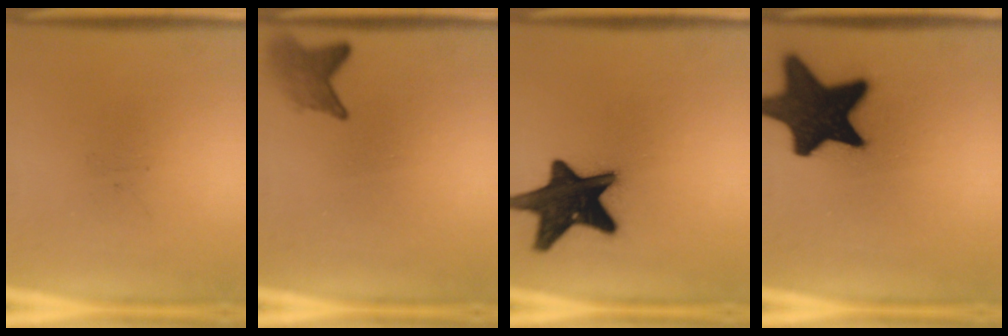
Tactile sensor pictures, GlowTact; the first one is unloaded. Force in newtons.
{"total": 2.9}
{"total": 18.6}
{"total": 19.9}